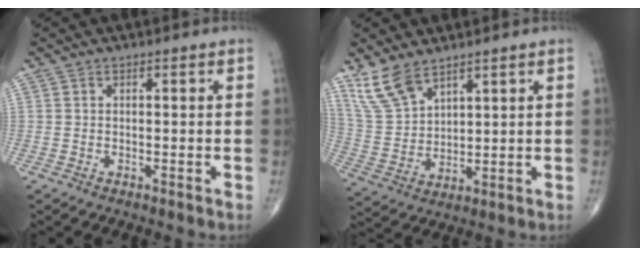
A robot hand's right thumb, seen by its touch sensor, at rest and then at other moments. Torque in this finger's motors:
{"motor_torque": [-0.77, 1.03, -0.18, 0.25, 0.07]}